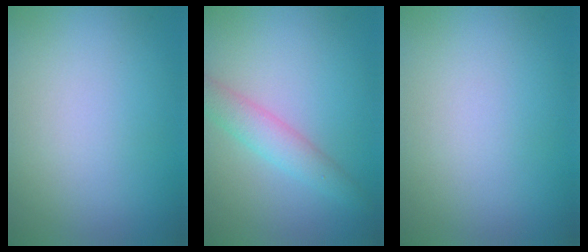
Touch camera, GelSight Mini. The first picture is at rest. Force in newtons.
{"total": 2.9, "press": 2.9, "slide": 0.1}
{"total": 0.0}